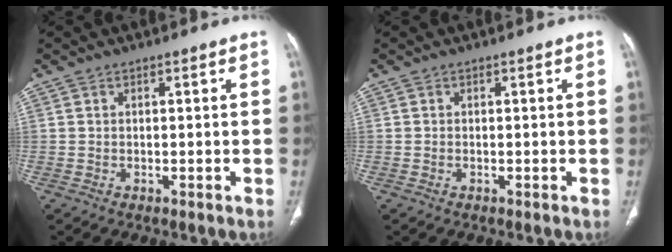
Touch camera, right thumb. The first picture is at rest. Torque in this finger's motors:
{"motor_torque": [1.18, 0.95, 0.17, -0.57, -0.03]}